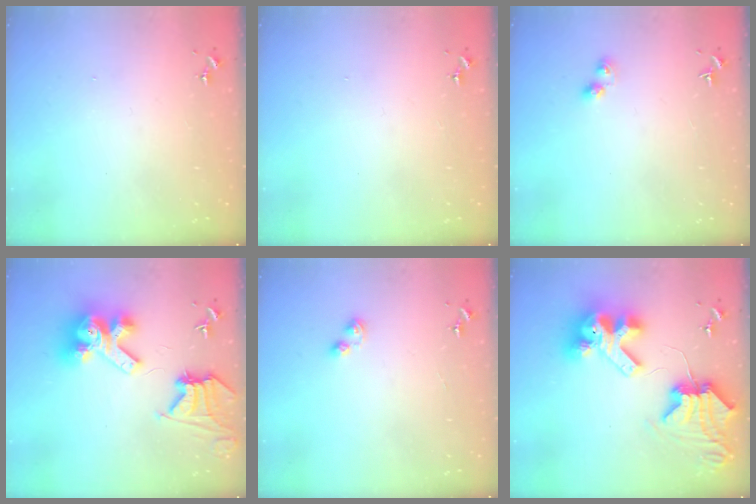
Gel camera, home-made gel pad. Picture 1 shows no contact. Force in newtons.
{"total": 0.0}
{"total": 3.8, "press": 3.8, "slide": 0.2}
{"total": 16.5, "press": 16.4, "slide": 2.2}
{"total": 4.8, "press": 4.8, "slide": 0.5}
{"total": 14.4, "press": 14.3, "slide": 1.9}